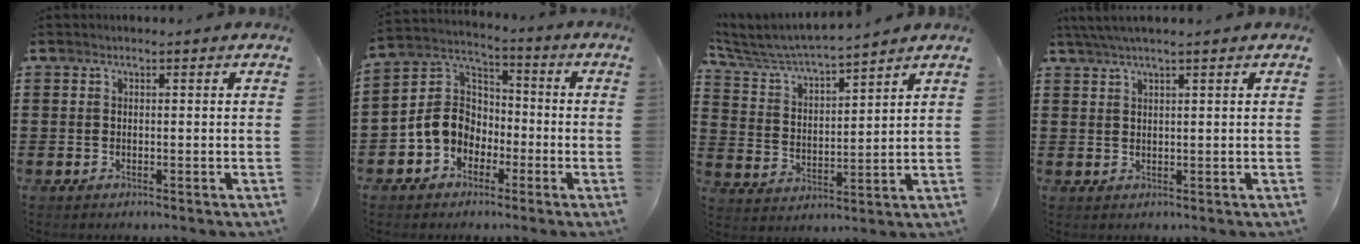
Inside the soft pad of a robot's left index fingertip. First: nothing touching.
{"total": 7.9, "force": [-2.6, 6.7, 3.4], "torque": [-0.107, 0.015, -0.059]}
{"total": 5.3, "force": [5.1, 0.0, 1.5], "torque": [-0.055, -0.036, 0.081]}
{"total": 2.4, "force": [1.8, -0.1, 1.6], "torque": [-0.034, 0.002, 0.033]}